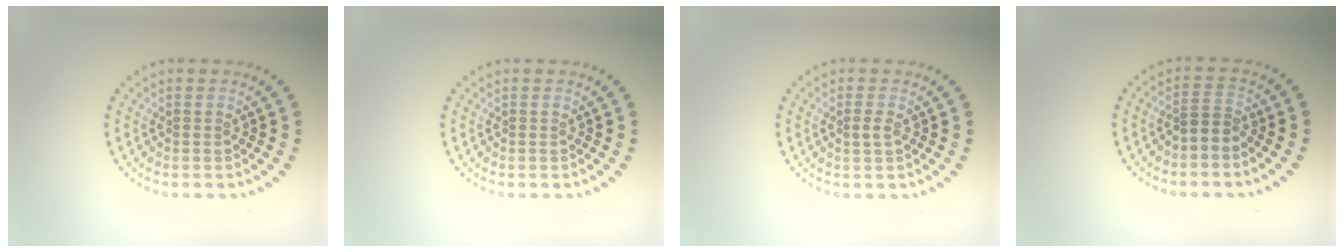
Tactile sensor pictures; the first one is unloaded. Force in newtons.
{"total": 0.0}
{"total": 1.0, "press": 0.9, "slide": 0.5}
{"total": 1.8, "press": 1.4, "slide": 1.1}